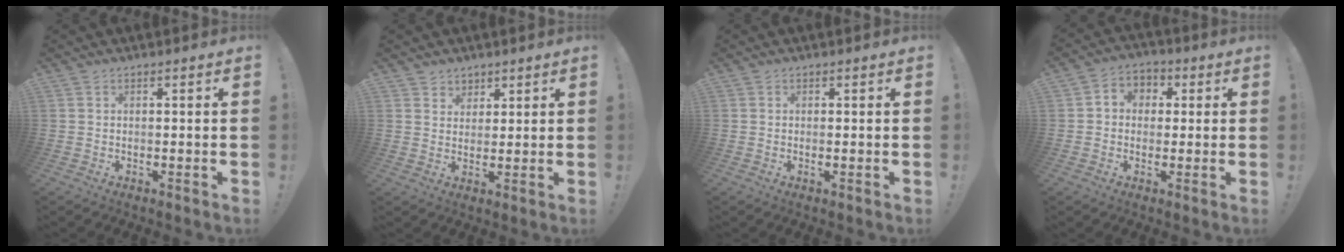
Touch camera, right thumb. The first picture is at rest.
{"total": 4.2, "force": [3.0, 2.9, -0.1], "torque": [0.009, -0.021, 0.054]}
{"total": 0.6, "force": [0.0, 0.0, 0.6], "torque": [-0.008, -0.002, -0.002]}
{"total": 5.2, "force": [-0.6, 4.8, 2.0], "torque": [-0.022, 0.014, -0.009]}